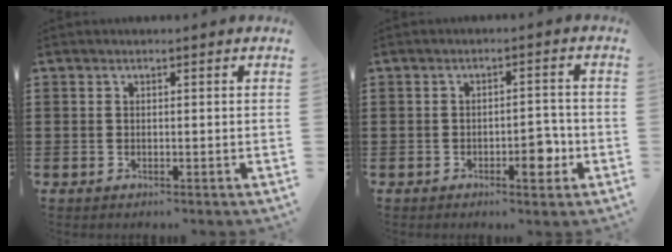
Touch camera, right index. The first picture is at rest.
{"total": 4.6, "force": [-1.9, 1.8, 3.8], "torque": [-0.053, 0.004, -0.034]}